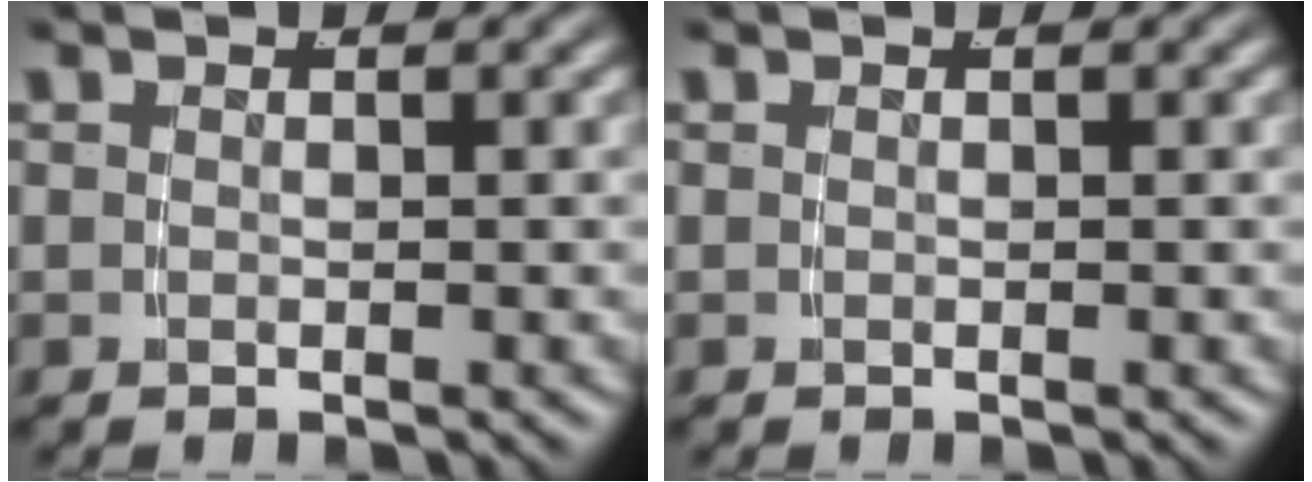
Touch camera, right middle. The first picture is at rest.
{"total": 0.0}